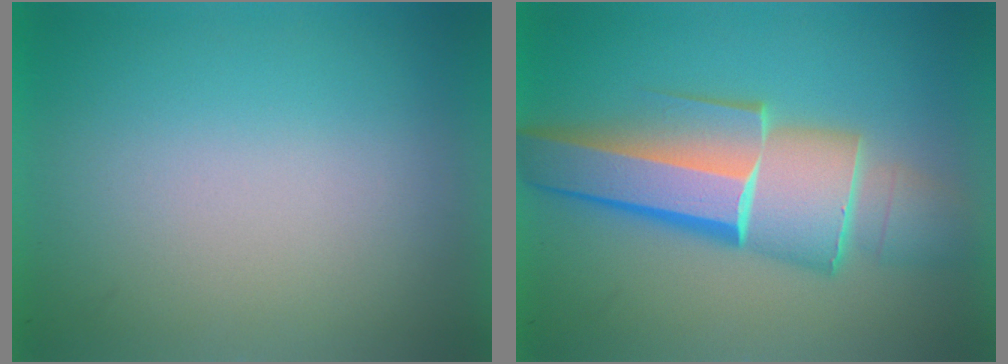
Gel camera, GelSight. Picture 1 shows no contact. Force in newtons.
{"total": 8.1}